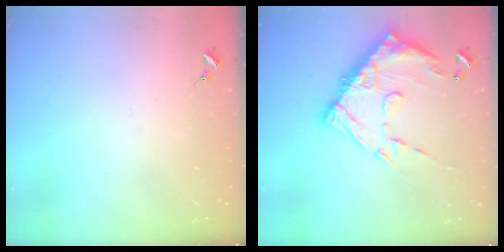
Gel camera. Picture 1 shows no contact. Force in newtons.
{"total": 17.5, "press": 17.4, "slide": 2.0}